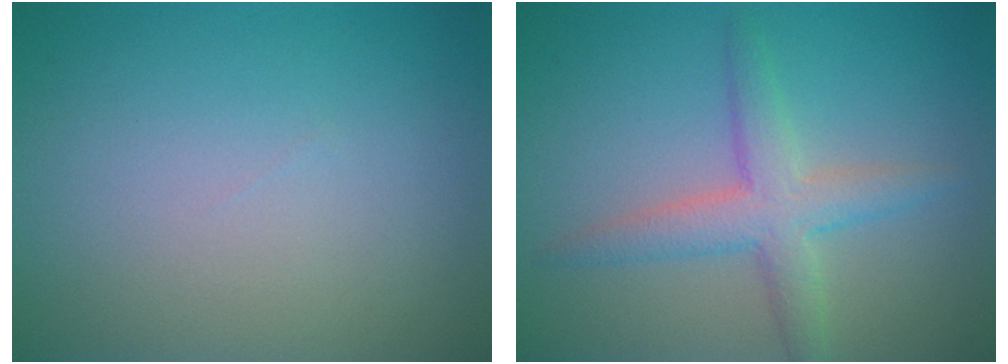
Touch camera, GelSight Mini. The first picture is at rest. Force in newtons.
{"total": 3.6, "press": 3.6, "slide": 0.2}